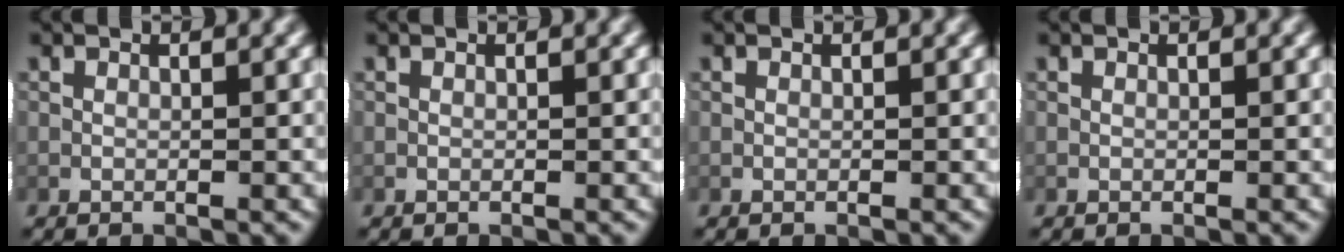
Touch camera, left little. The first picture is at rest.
{"total": 0.0}
{"total": 0.0}
{"total": 0.0}